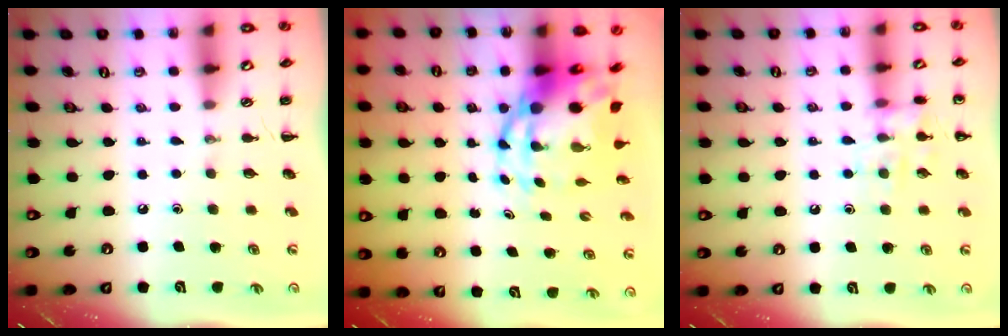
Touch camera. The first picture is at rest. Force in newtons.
{"total": 10.1, "press": 9.7, "slide": 2.9}
{"total": 10.5, "press": 10.5, "slide": 0.7}